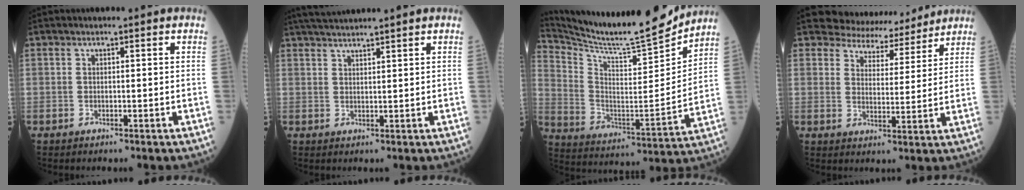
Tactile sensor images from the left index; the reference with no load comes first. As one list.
[{"total": 6.6, "force": [5.9, -0.8, 2.7], "torque": [-0.049, 0.028, 0.102]}, {"total": 19.2, "force": [18.2, 0.1, 6.3], "torque": [-0.136, -0.054, 0.293]}, {"total": 8.8, "force": [8.3, 2.8, 0.4], "torque": [-0.005, 0.003, 0.110]}]